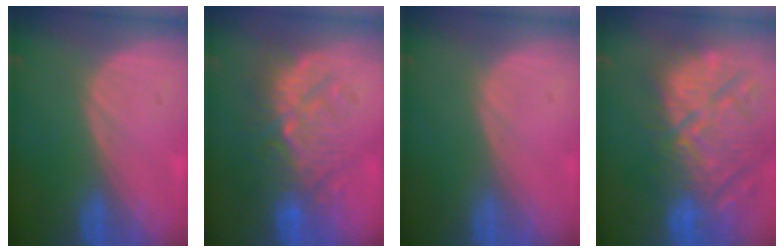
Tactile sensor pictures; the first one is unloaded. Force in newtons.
{"total": 9.2, "press": 9.1, "slide": 1.6}
{"total": 0.0}
{"total": 14.0, "press": 12.5, "slide": 6.2}